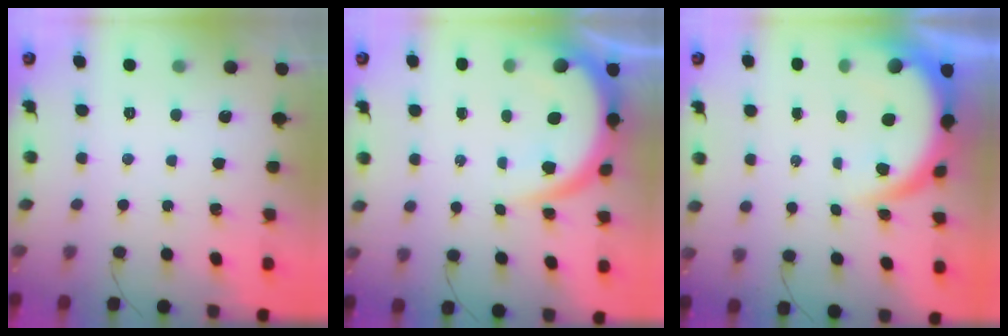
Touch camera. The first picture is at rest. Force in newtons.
{"total": 8.6, "press": 8.6, "slide": 0.6}
{"total": 7.0, "press": 7.0, "slide": 0.5}